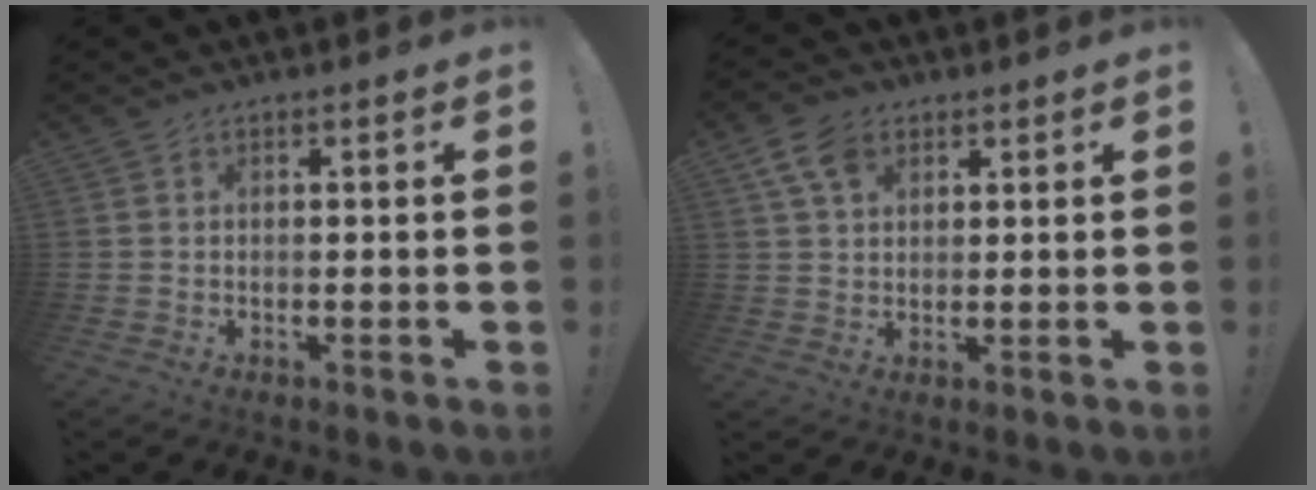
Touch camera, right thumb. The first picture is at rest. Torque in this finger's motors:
{"motor_torque": [0.01, 0.01, 0.09, -0.03, 0.04]}